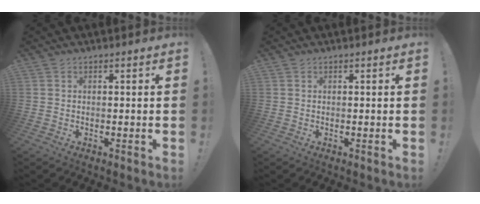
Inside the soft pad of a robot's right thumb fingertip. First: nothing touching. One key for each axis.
{"total": 0.0}